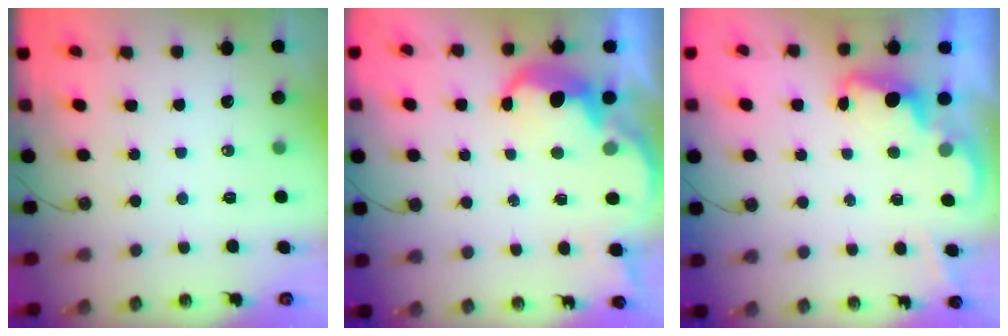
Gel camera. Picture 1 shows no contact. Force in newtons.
{"total": 5.6, "press": 5.6, "slide": 0.5}
{"total": 2.0, "press": 1.9, "slide": 0.6}